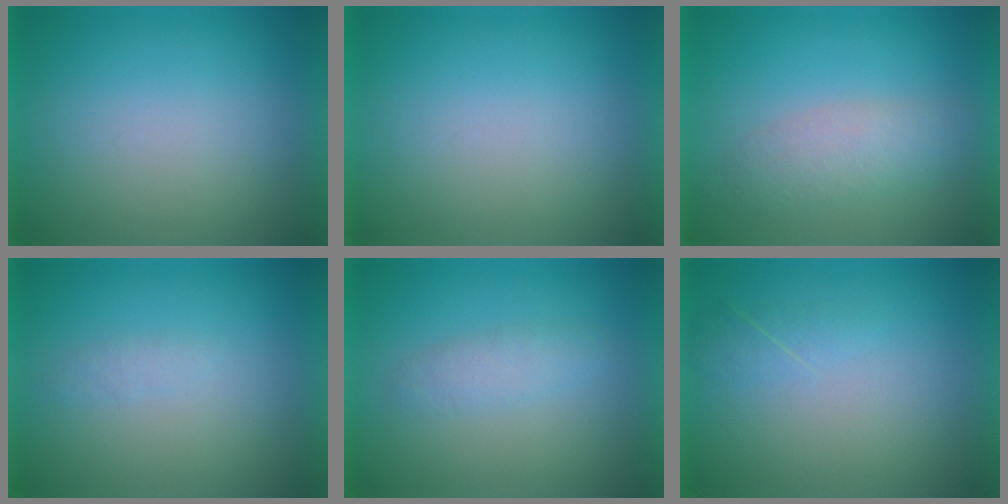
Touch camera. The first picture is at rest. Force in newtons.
{"total": 0.0}
{"total": 3.4}
{"total": 1.2}
{"total": 2.2}
{"total": 1.9}